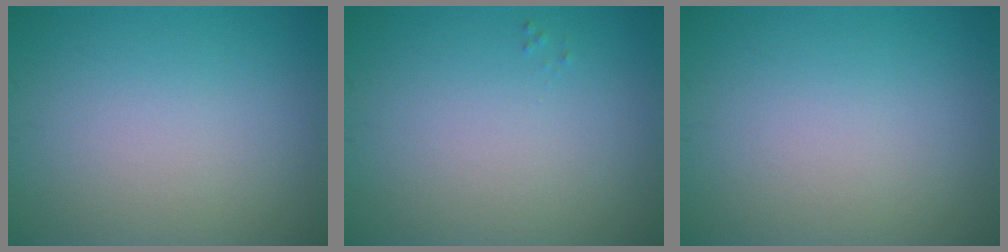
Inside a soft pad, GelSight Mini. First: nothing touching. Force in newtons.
{"total": 0.0}
{"total": 0.0}